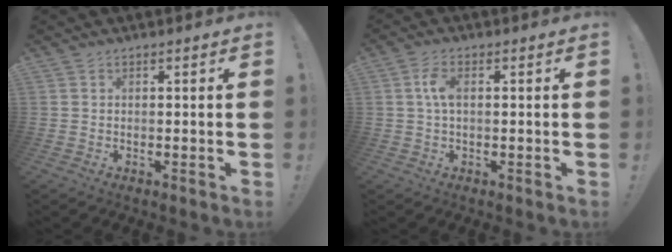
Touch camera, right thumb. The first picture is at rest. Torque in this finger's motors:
{"motor_torque": [0.93, 0.55, 0.50, -0.26, -0.01]}